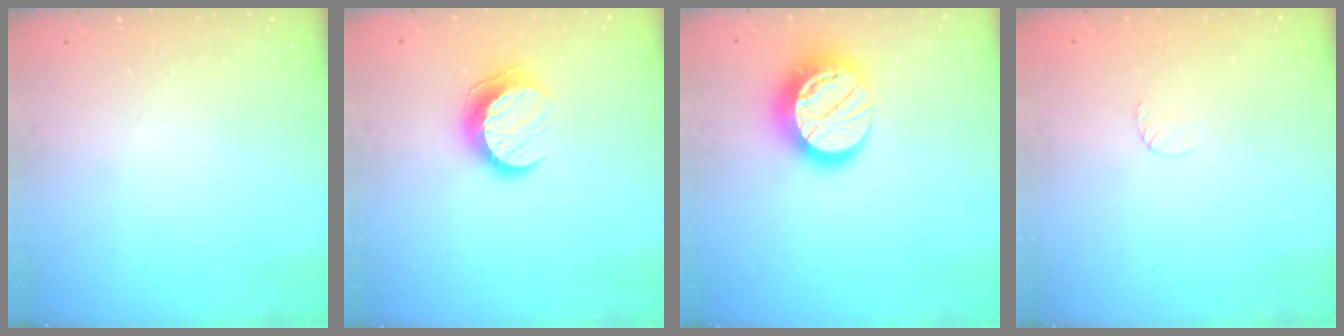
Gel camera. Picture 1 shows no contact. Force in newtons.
{"total": 10.1, "press": 10.1, "slide": 1.0}
{"total": 16.1, "press": 16.1, "slide": 1.2}
{"total": 3.5, "press": 3.5, "slide": 0.4}